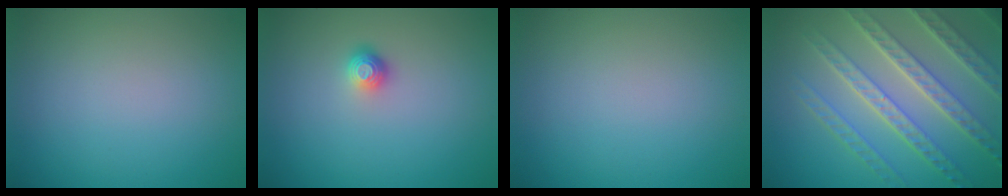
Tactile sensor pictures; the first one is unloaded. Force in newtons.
{"total": 1.2, "press": 1.0, "slide": 0.7}
{"total": 0.0}
{"total": 7.9, "press": 5.6, "slide": 5.6}